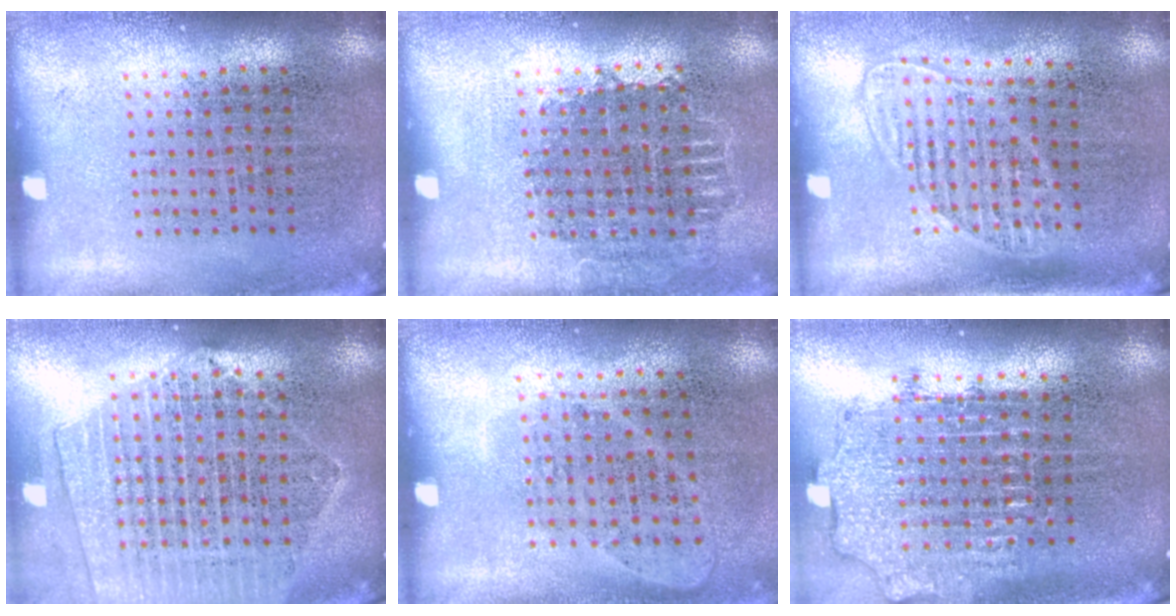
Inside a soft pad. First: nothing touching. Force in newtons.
{"total": 0.8, "press": 0.7, "slide": 0.3}
{"total": 1.4, "press": 1.1, "slide": 0.7}
{"total": 2.0, "press": 1.9, "slide": 0.8}
{"total": 1.0, "press": 0.9, "slide": 0.4}
{"total": 1.9, "press": 1.5, "slide": 1.2}